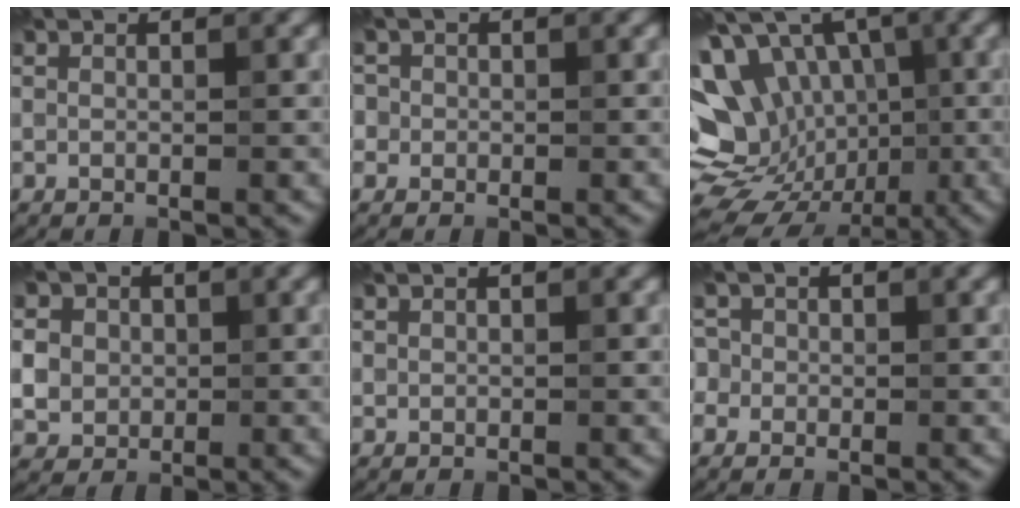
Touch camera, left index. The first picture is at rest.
{"total": 1.9, "force": [0.0, 1.9, 0.0], "torque": [0.022, 0.010, -0.019]}
{"total": 16.8, "force": [-3.9, 14.0, 8.5], "torque": [-0.153, 0.013, -0.060]}
{"total": 5.6, "force": [0.6, 5.3, 1.6], "torque": [-0.039, 0.026, -0.005]}
{"total": 0.0}
{"total": 2.7, "force": [-0.7, 2.6, 0.1], "torque": [0.025, 0.018, -0.040]}